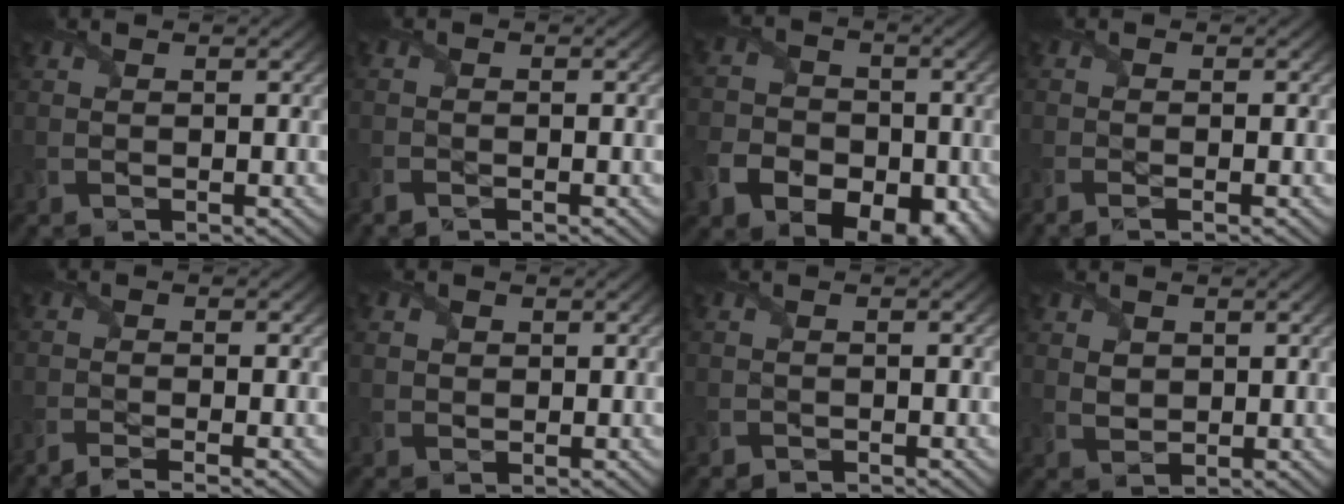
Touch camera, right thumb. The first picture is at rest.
{"total": 1.7, "force": [-1.4, 0.0, 0.9], "torque": [-0.023, -0.005, -0.027]}
{"total": 12.5, "force": [-6.3, 8.8, 6.2], "torque": [-0.124, -0.047, -0.110]}
{"total": 1.7, "force": [-1.1, -0.4, 1.3], "torque": [-0.027, -0.004, -0.022]}
{"total": 2.8, "force": [-2.1, -0.4, 1.8], "torque": [-0.033, -0.004, -0.048]}
{"total": 0.8, "force": [0.3, 0.8, 0.1], "torque": [-0.009, -0.003, 0.004]}
{"total": 0.9, "force": [-0.8, -0.2, 0.0], "torque": [0.003, -0.004, -0.014]}
{"total": 1.4, "force": [0.8, 1.0, 0.6], "torque": [-0.023, -0.002, 0.015]}